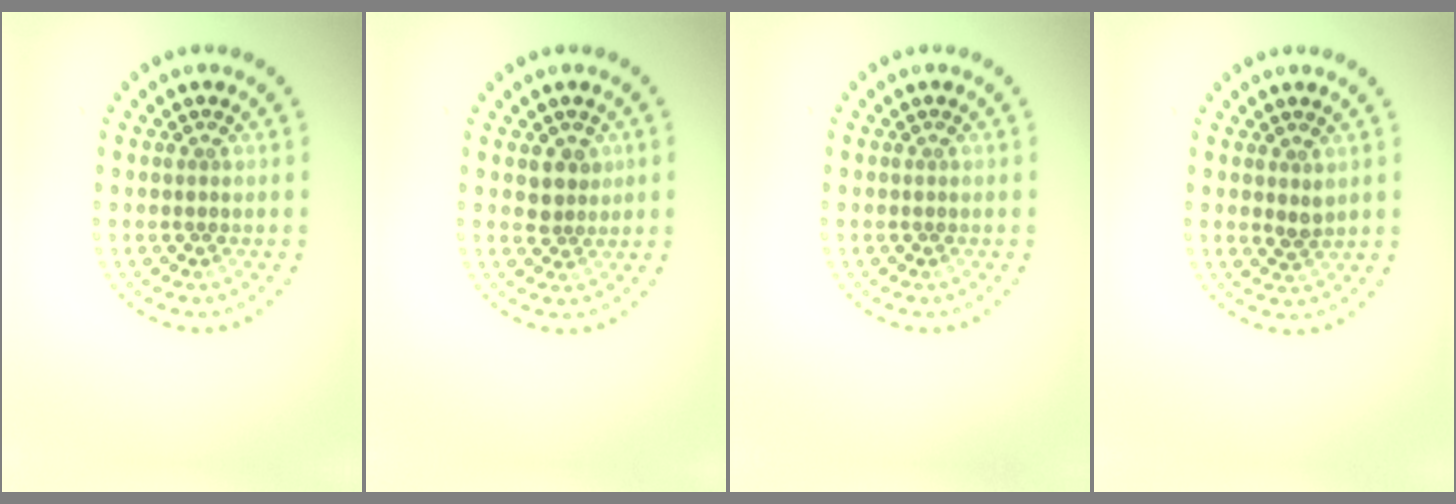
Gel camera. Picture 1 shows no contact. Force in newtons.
{"total": 2.0, "press": 1.7, "slide": 1.0}
{"total": 0.0}
{"total": 1.1, "press": 0.9, "slide": 0.5}